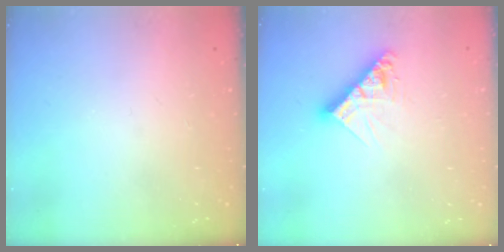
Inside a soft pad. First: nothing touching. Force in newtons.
{"total": 9.7, "press": 9.7, "slide": 0.8}